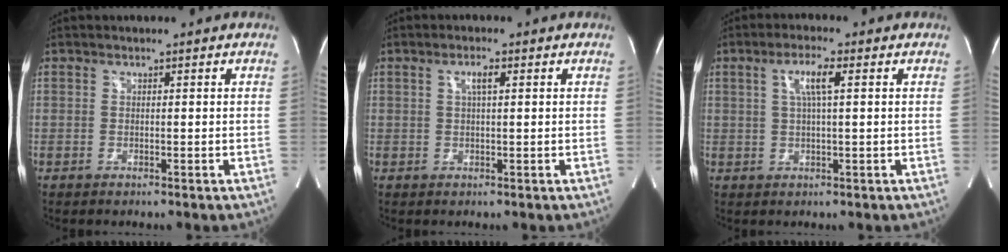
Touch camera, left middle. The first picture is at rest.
{"total": 2.0, "force": [0.7, 0.3, 1.9], "torque": [-0.034, 0.003, 0.011]}
{"total": 4.4, "force": [1.3, 0.2, 4.2], "torque": [-0.080, 0.005, 0.024]}